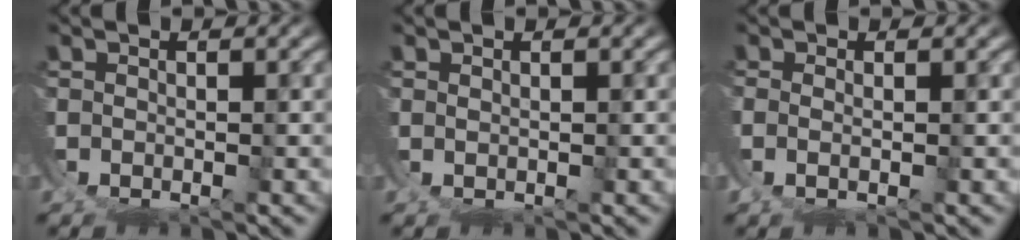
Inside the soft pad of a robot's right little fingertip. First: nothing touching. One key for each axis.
{"total": 0.5, "fx": 0.4, "fy": -0.3, "fz": 0.2, "tx": 0.001, "ty": 0.000, "tz": 0.009}
{"total": 1.2, "fx": -0.3, "fy": 0.3, "fz": 1.2, "tx": -0.029, "ty": -0.008, "tz": -0.003}